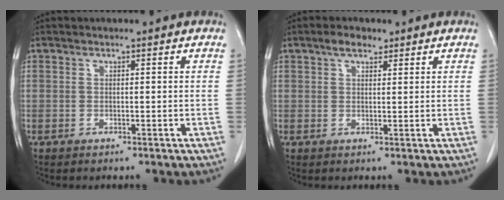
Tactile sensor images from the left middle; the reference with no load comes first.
{"total": 2.7, "force": [1.9, 1.2, 1.5], "torque": [-0.029, 0.008, 0.032]}